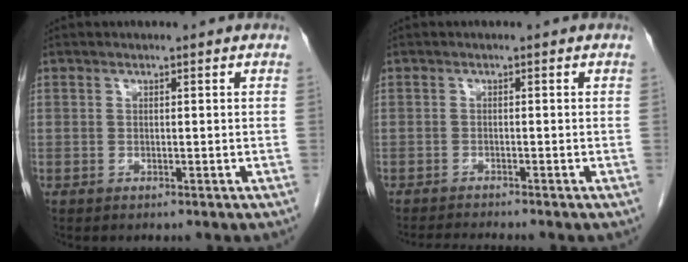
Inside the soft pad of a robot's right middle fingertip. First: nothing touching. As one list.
[{"total": 3.2, "force": [-2.9, -1.0, 0.9], "torque": [-0.019, -0.017, -0.050]}]